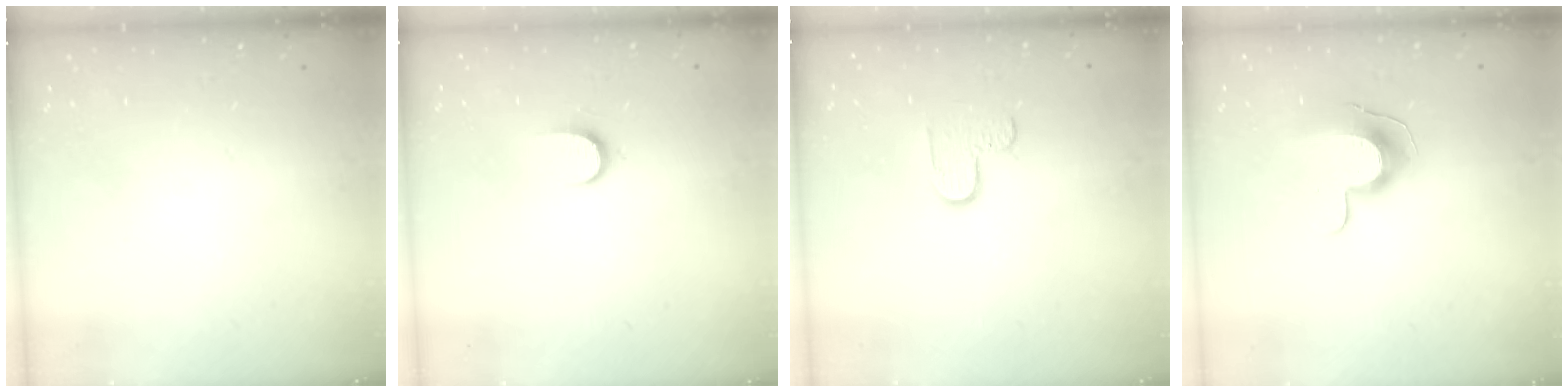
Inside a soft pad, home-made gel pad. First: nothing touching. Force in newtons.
{"total": 5.4, "press": 5.4, "slide": 0.6}
{"total": 5.1, "press": 5.0, "slide": 0.4}
{"total": 9.6, "press": 9.6, "slide": 0.2}